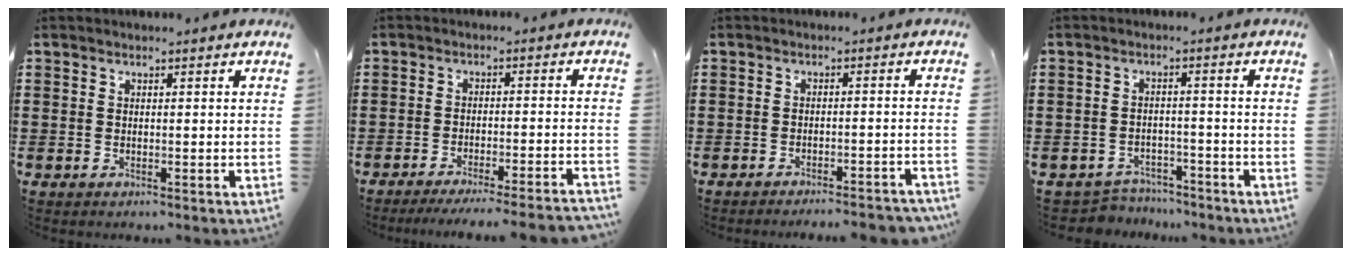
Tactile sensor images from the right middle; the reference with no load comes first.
{"total": 3.9, "force": [-3.5, -0.4, 1.6], "torque": [-0.025, -0.008, -0.068]}
{"total": 2.9, "force": [-2.8, -0.2, 0.7], "torque": [-0.012, 0.000, -0.057]}
{"total": 3.6, "force": [-3.5, 0.6, -0.2], "torque": [-0.006, 0.001, -0.077]}